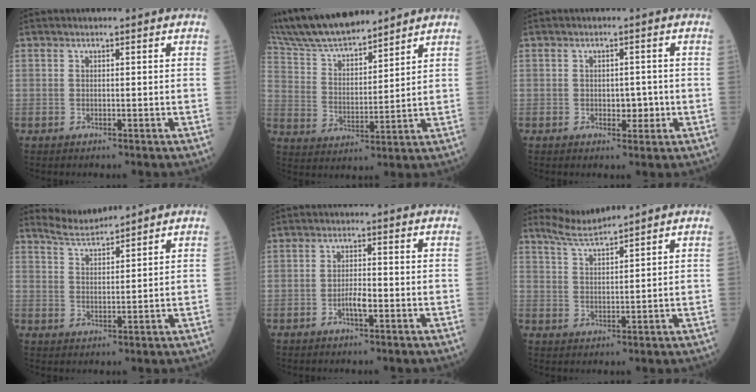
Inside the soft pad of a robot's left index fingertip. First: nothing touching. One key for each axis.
{"total": 13.9, "fx": 12.6, "fy": 2.4, "fz": 5.3, "tx": -0.105, "ty": 0.018, "tz": 0.237}
{"total": 2.3, "fx": -0.5, "fy": 1.5, "fz": 1.8, "tx": -0.018, "ty": -0.002, "tz": -0.006}
{"total": 3.9, "fx": 3.9, "fy": -0.6, "fz": -0.3, "tx": -0.001, "ty": -0.001, "tz": 0.078}
{"total": 2.4, "fx": -1.3, "fy": 0.3, "fz": 1.9, "tx": -0.033, "ty": -0.001, "tz": -0.025}
{"total": 3.8, "fx": 3.7, "fy": -1.1, "fz": 0.3, "tx": -0.013, "ty": -0.008, "tz": 0.077}